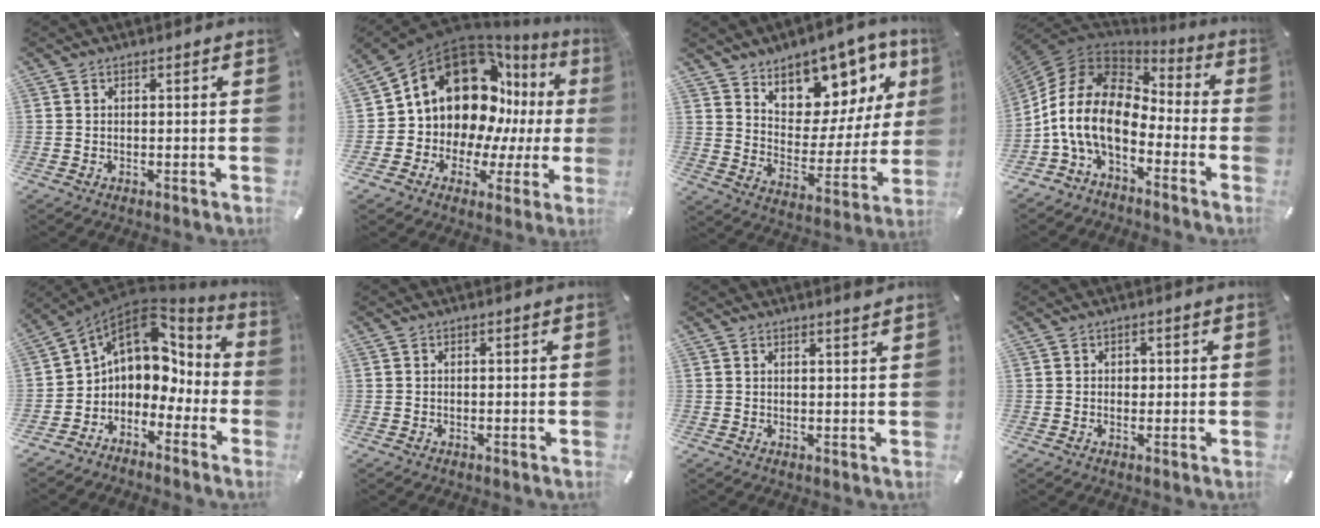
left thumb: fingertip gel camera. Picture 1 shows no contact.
{"total": 17.9, "force": [6.4, 13.6, 9.7], "torque": [-0.157, -0.073, 0.120]}
{"total": 13.0, "force": [9.2, 8.1, 4.2], "torque": [-0.047, -0.092, 0.159]}
{"total": 14.5, "force": [-4.8, 8.7, 10.6], "torque": [-0.240, 0.013, -0.096]}
{"total": 8.2, "force": [2.5, 7.0, 3.5], "torque": [-0.073, -0.027, 0.047]}
{"total": 0.0}
{"total": 1.3, "force": [1.3, -0.2, 0.3], "torque": [-0.007, -0.007, 0.023]}
{"total": 1.5, "force": [0.0, 1.3, 0.7], "torque": [0.000, -0.001, -0.005]}